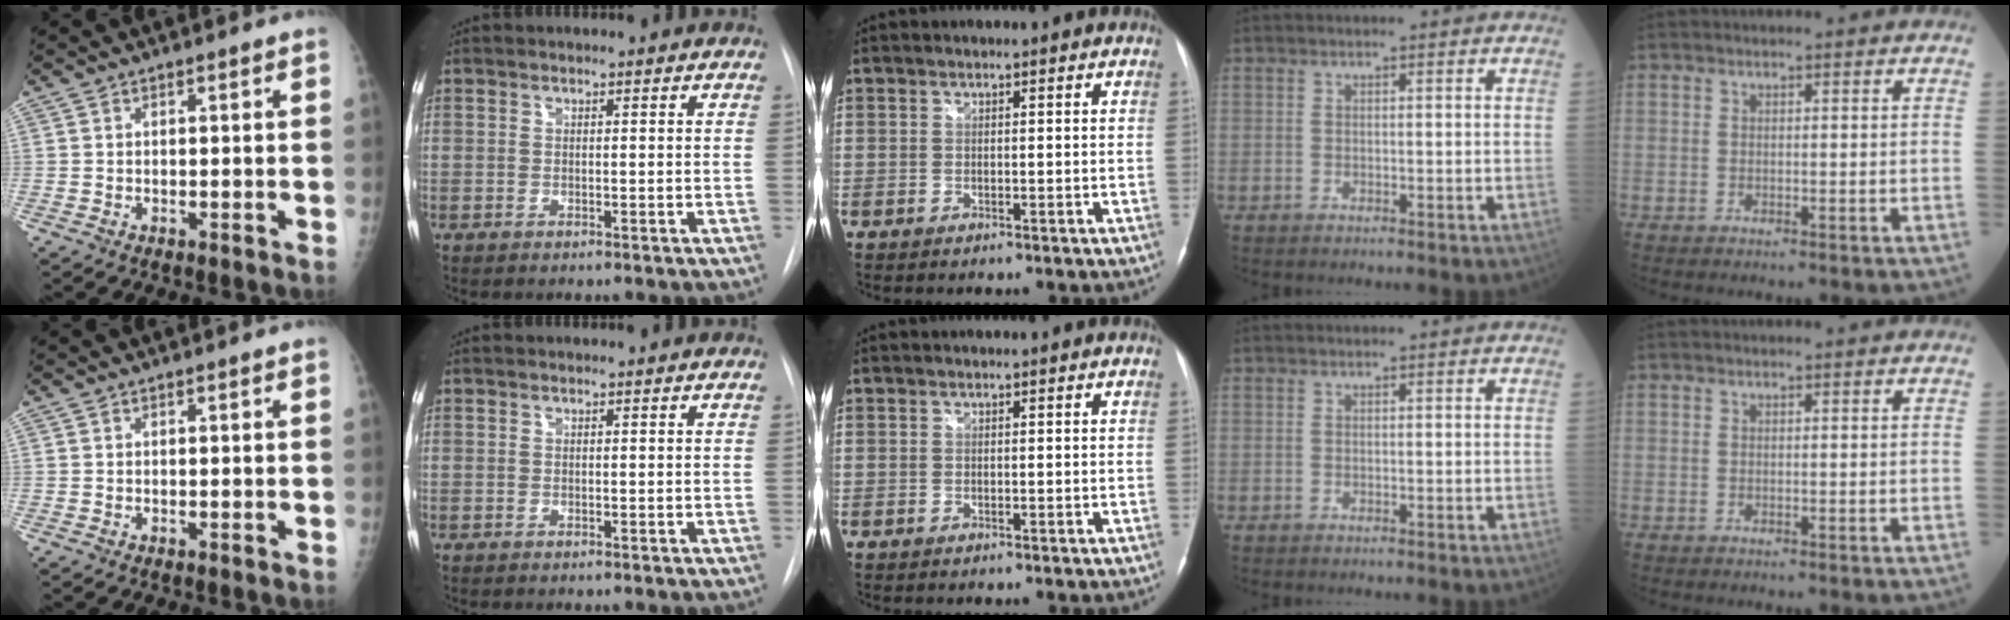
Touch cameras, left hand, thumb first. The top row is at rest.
{}